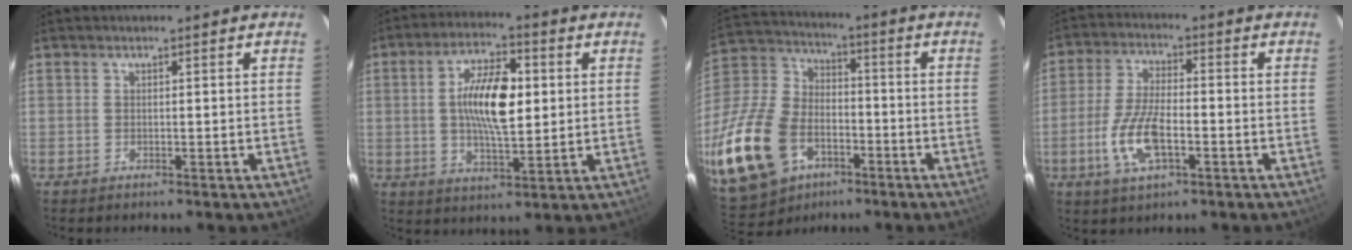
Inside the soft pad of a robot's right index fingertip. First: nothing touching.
{"total": 12.1, "force": [1.4, 4.9, 11.0], "torque": [-0.198, 0.008, 0.025]}
{"total": 32.4, "force": [-14.5, 21.5, 19.4], "torque": [-0.496, -0.010, -0.239]}
{"total": 10.2, "force": [-3.5, 4.1, 8.7], "torque": [-0.185, -0.004, -0.064]}